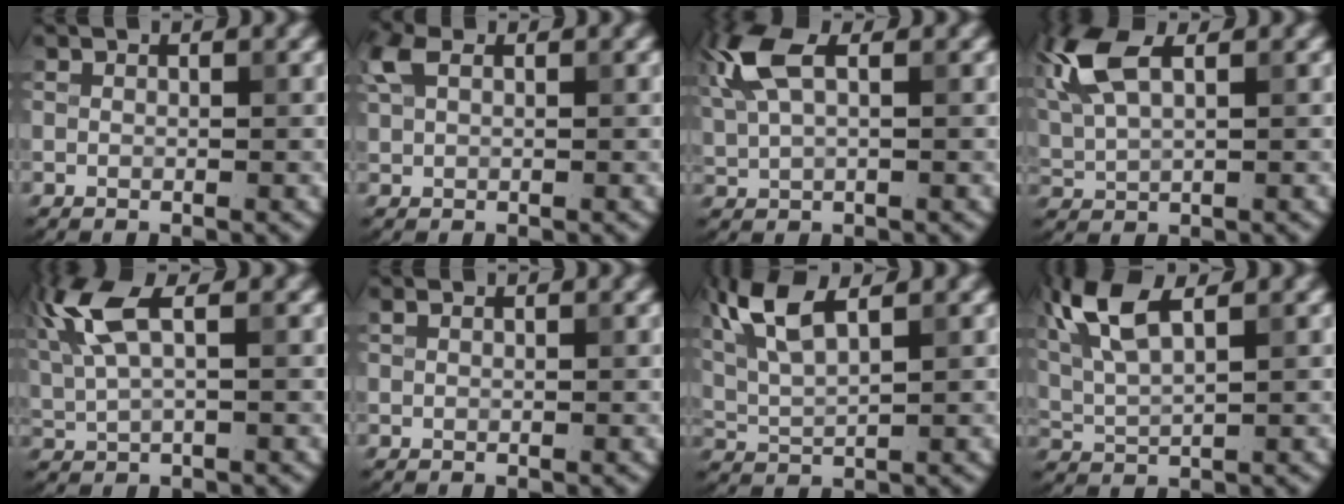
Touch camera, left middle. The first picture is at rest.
{"total": 2.8, "force": [1.5, 1.6, 1.8], "torque": [-0.052, 0.012, 0.029]}
{"total": 5.6, "force": [2.2, 2.5, 4.5], "torque": [-0.119, 0.016, 0.045]}
{"total": 6.9, "force": [3.0, 3.0, 5.4], "torque": [-0.148, 0.018, 0.061]}
{"total": 6.2, "force": [2.5, 2.1, 5.2], "torque": [-0.131, 0.015, 0.050]}
{"total": 0.6, "force": [0.5, 0.2, 0.4], "torque": [-0.008, 0.004, 0.008]}
{"total": 6.2, "force": [3.2, 2.0, 4.9], "torque": [-0.114, 0.016, 0.063]}
{"total": 6.9, "force": [3.2, 2.4, 5.6], "torque": [-0.131, 0.019, 0.063]}